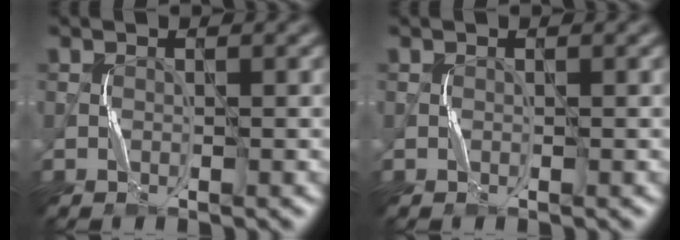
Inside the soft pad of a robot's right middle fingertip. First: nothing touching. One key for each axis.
{"total": 0.0}